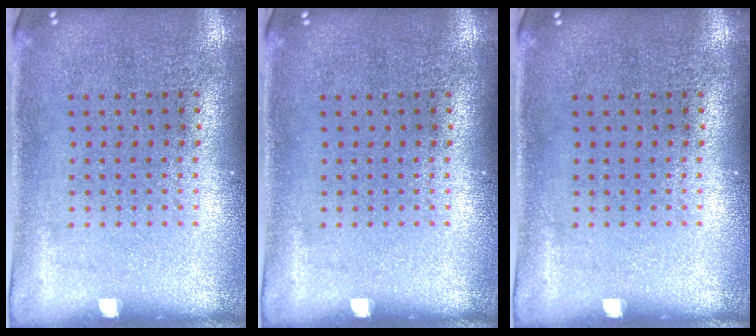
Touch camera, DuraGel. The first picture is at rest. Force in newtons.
{"total": 0.0}
{"total": 0.0}